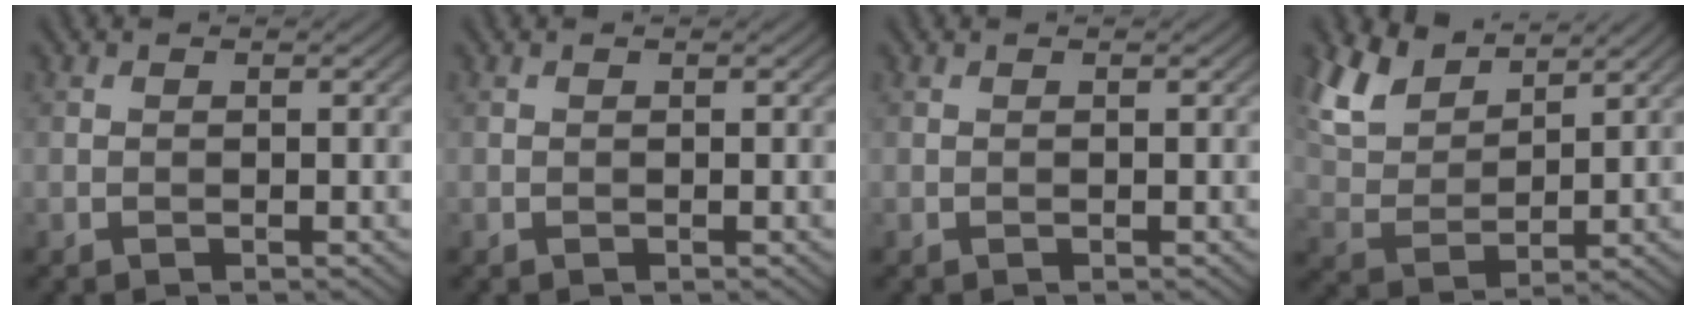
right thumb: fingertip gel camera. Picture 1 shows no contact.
{"total": 0.0}
{"total": 0.0}
{"total": 8.9, "force": [6.5, 4.0, 4.6], "torque": [-0.126, 0.014, 0.131]}